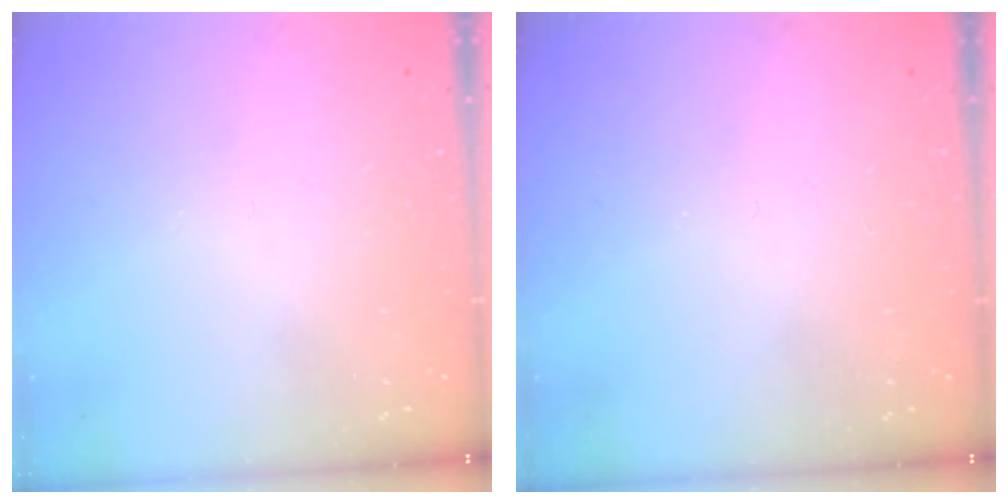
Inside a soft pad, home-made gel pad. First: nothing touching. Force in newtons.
{"total": 0.0}